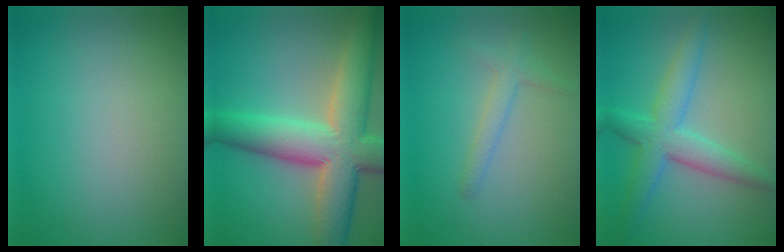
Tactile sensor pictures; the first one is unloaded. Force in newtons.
{"total": 10.7, "press": 10.6, "slide": 0.6}
{"total": 1.8, "press": 1.8, "slide": 0.1}
{"total": 4.9, "press": 4.9, "slide": 0.2}